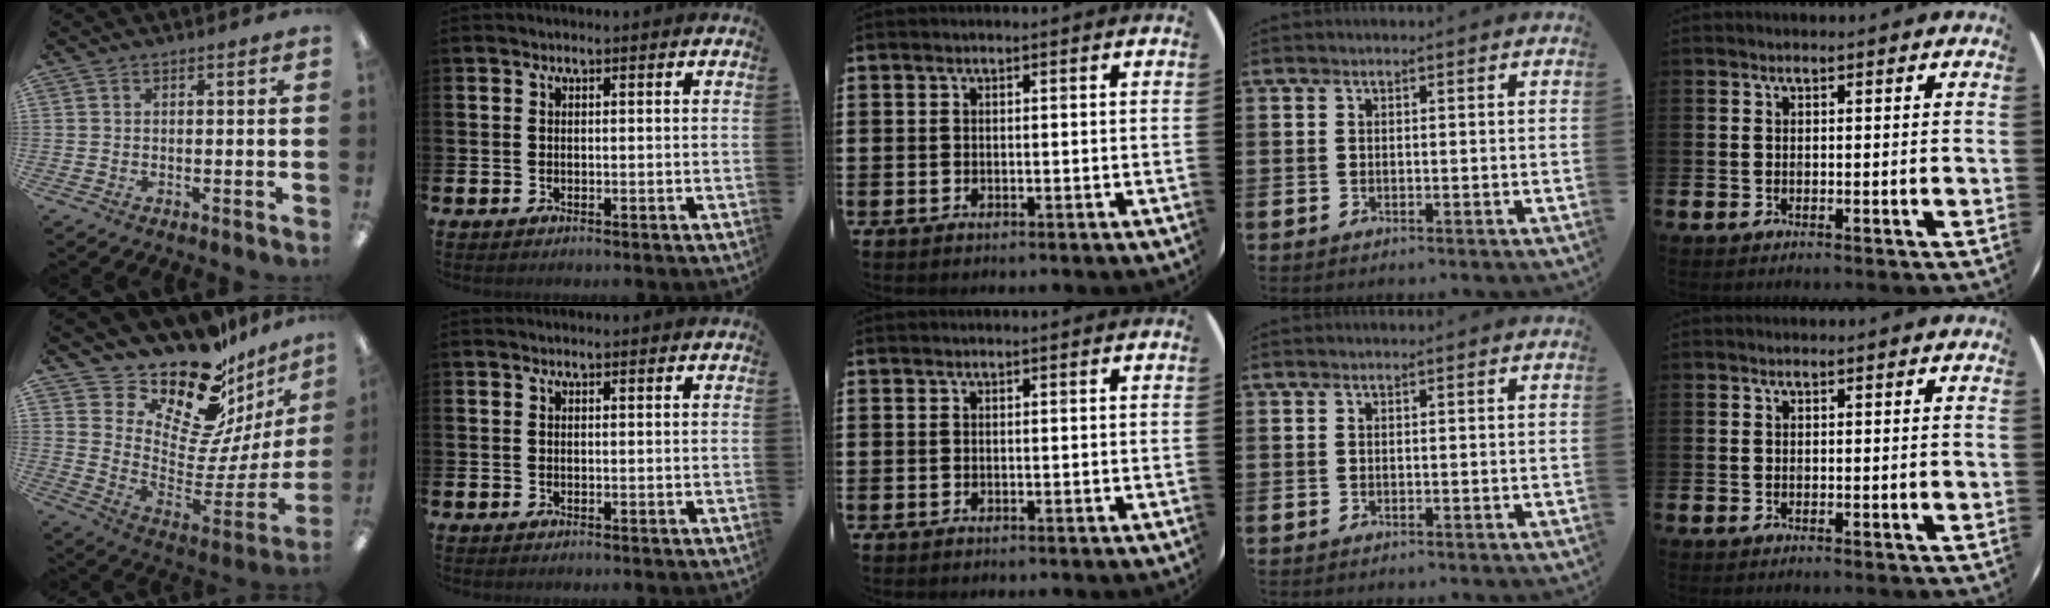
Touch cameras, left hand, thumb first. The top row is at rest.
{"thumb": {"total": 19.2, "force": [16.6, 6.0, 7.5], "torque": [-0.112, -0.166, 0.279]}}